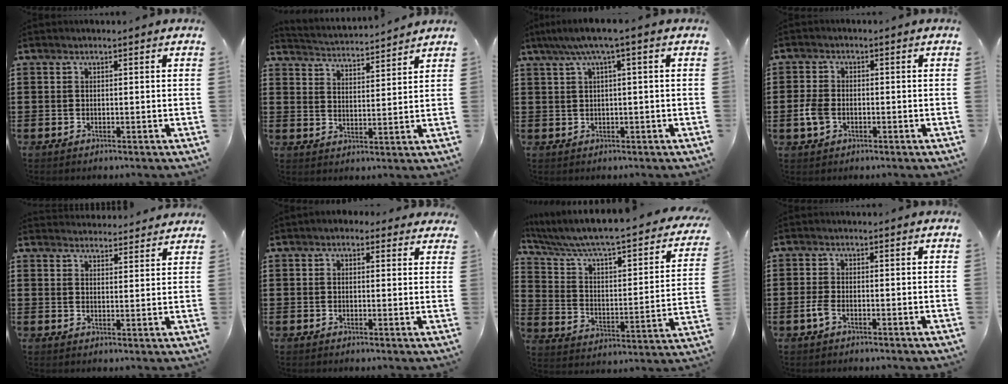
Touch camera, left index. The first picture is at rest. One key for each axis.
{"total": 3.0, "fx": 2.9, "fy": -0.4, "fz": -0.3, "tx": -0.010, "ty": -0.024, "tz": 0.047}
{"total": 3.2, "fx": 0.4, "fy": 0.0, "fz": 3.1, "tx": -0.060, "ty": -0.001, "tz": 0.003}
{"total": 3.6, "fx": -0.9, "fy": 2.4, "fz": 2.6, "tx": -0.076, "ty": -0.006, "tz": -0.025}
{"total": 3.3, "fx": 3.3, "fy": 0.2, "fz": -0.2, "tx": 0.002, "ty": -0.018, "tz": 0.061}
{"total": 1.6, "fx": 1.1, "fy": 1.1, "fz": 0.4, "tx": -0.005, "ty": 0.007, "tz": 0.017}
{"total": 4.9, "fx": 3.8, "fy": 0.9, "fz": 3.0, "tx": -0.078, "ty": -0.043, "tz": 0.056}
{"total": 2.1, "fx": -1.1, "fy": 0.8, "fz": 1.6, "tx": -0.043, "ty": -0.003, "tz": -0.025}